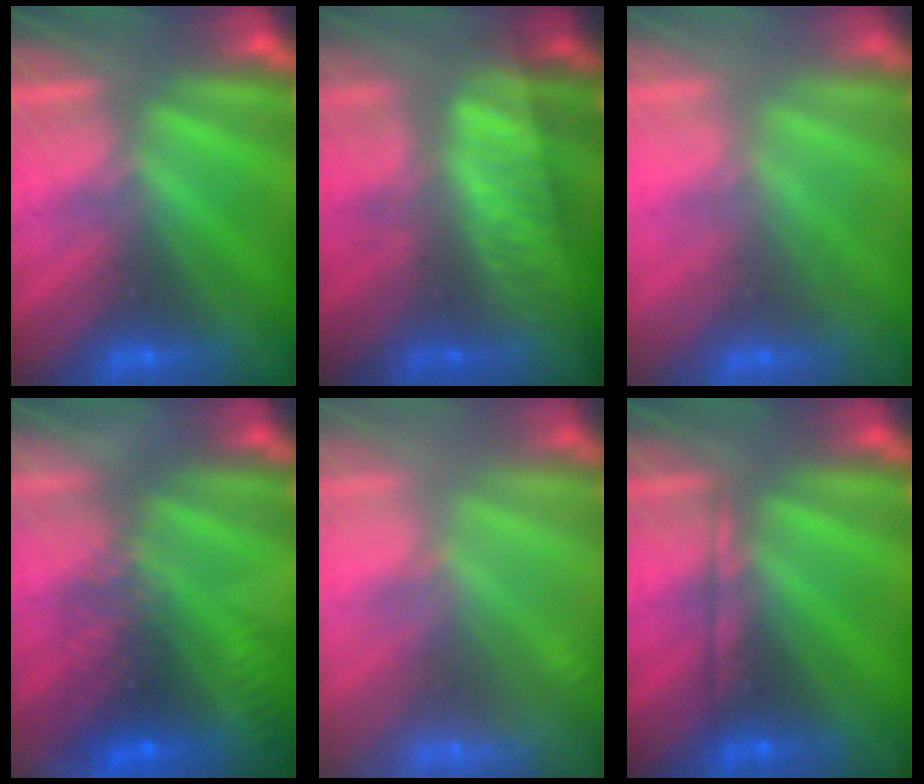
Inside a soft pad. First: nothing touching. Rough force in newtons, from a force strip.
{"total": 8.8}
{"total": 2.7}
{"total": 8.8}
{"total": 2.4}
{"total": 2.1}